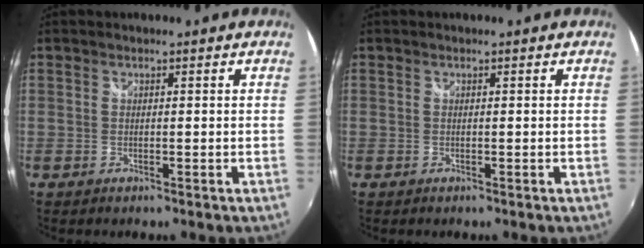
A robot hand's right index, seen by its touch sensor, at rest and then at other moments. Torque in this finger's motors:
{"motor_torque": [-0.11, -0.09, -0.01, 0.00]}